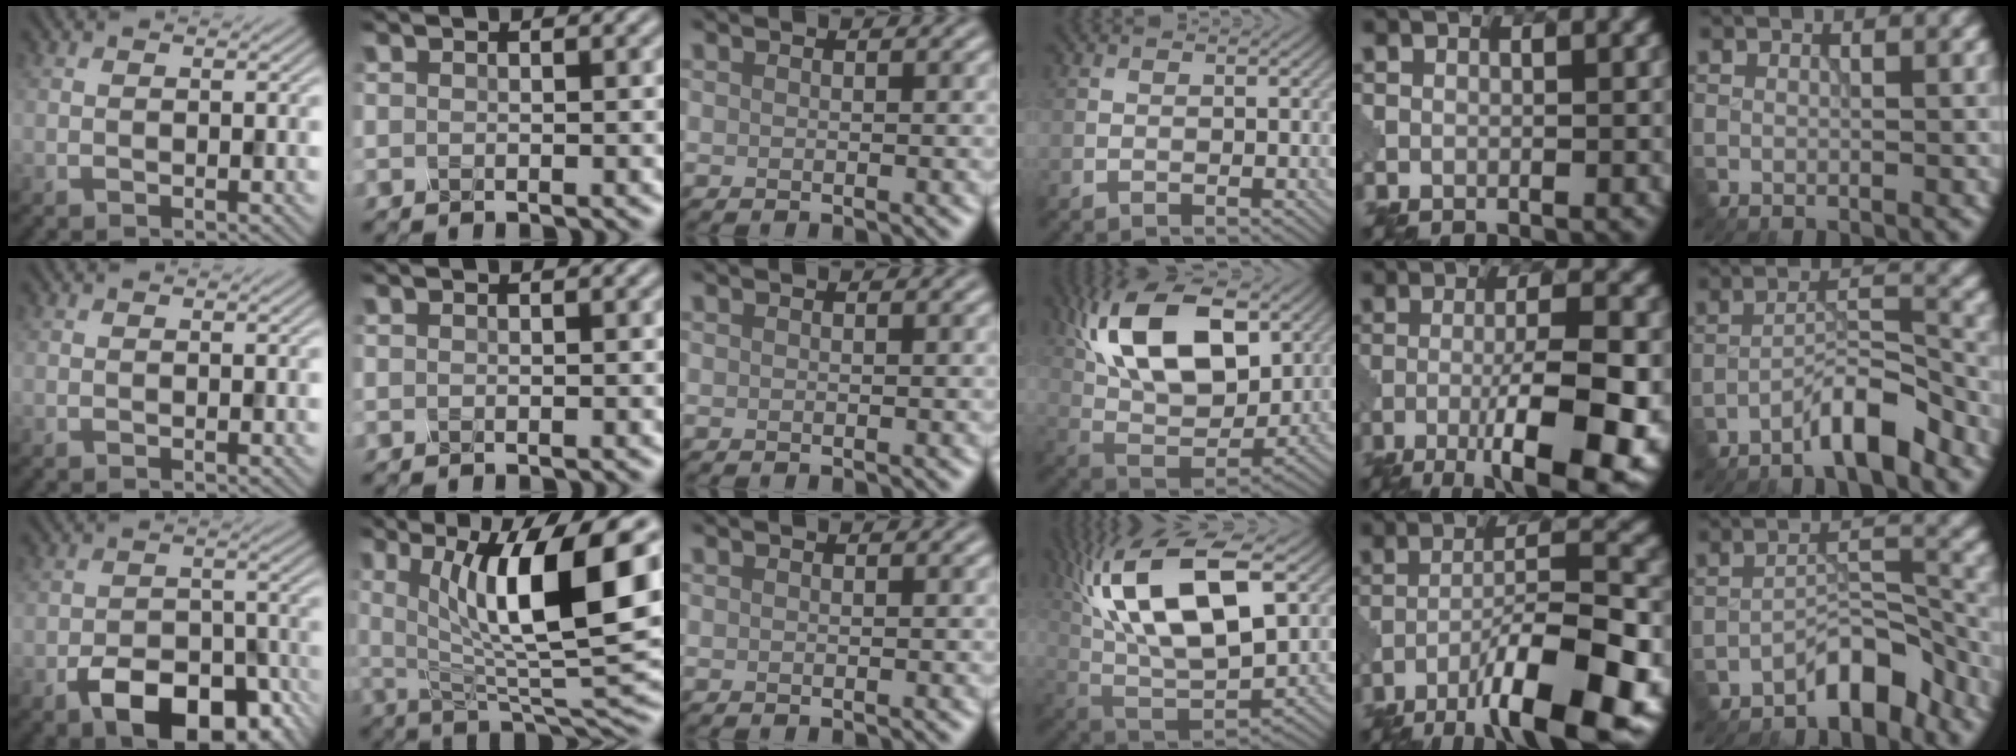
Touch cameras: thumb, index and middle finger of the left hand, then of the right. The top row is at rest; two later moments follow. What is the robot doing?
{"motion": "disassemble", "object": "glue stick"}